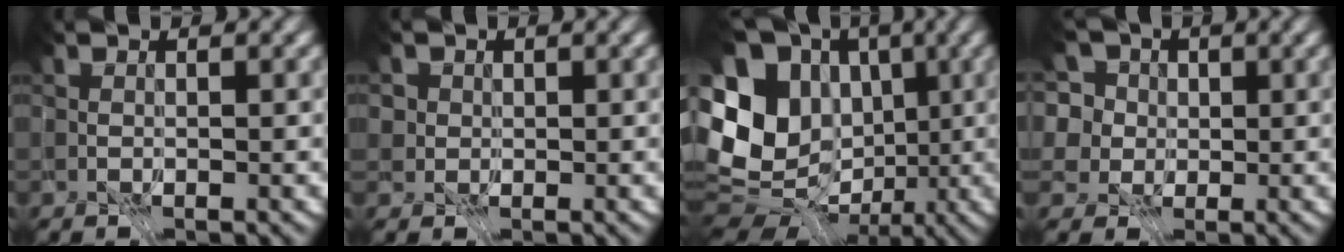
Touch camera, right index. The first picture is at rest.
{"total": 3.4, "force": [1.8, 2.6, 1.4], "torque": [-0.016, -0.001, 0.015]}
{"total": 13.5, "force": [-1.1, 10.9, 7.9], "torque": [-0.169, -0.004, -0.019]}
{"total": 7.1, "force": [2.9, 5.6, 3.4], "torque": [-0.081, 0.024, 0.034]}